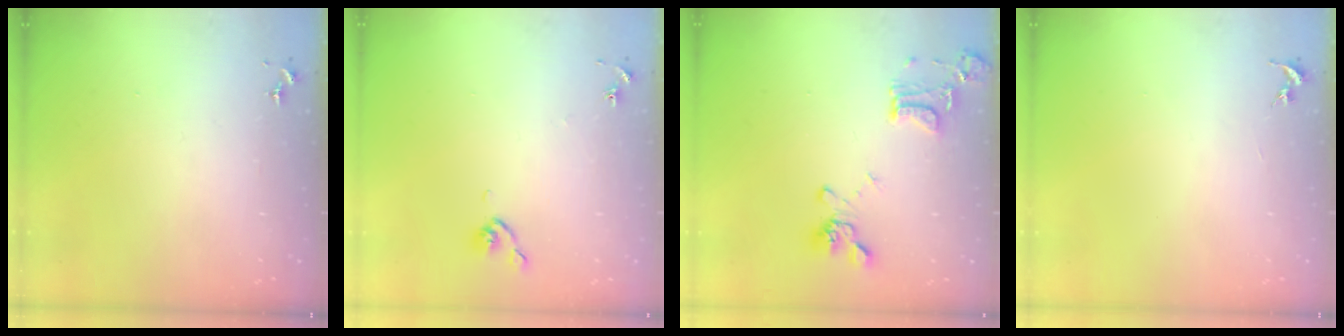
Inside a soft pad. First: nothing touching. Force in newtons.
{"total": 5.9, "press": 5.8, "slide": 0.8}
{"total": 15.8, "press": 15.7, "slide": 1.4}
{"total": 0.0}